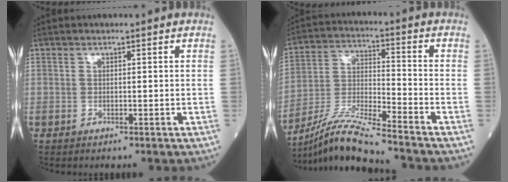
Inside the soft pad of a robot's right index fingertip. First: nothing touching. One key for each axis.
{"total": 11.9, "fx": -10.6, "fy": -1.1, "fz": 5.3, "tx": -0.107, "ty": -0.013, "tz": -0.200}